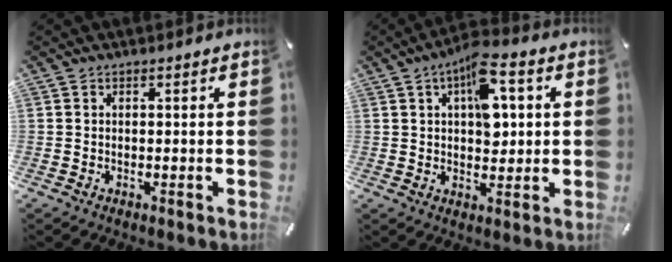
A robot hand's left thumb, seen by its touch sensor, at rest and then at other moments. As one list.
[{"total": 13.5, "force": [5.6, 6.9, 10.3], "torque": [-0.139, -0.021, 0.091]}]